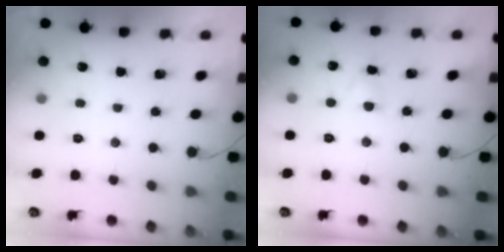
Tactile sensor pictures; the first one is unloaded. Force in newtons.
{"total": 2.3, "press": 2.1, "slide": 1.0}